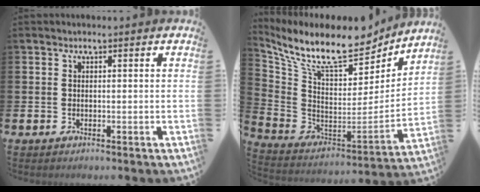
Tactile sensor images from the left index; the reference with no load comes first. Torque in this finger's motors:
{"motor_torque": [1.10, -1.04, 1.05, 0.21]}